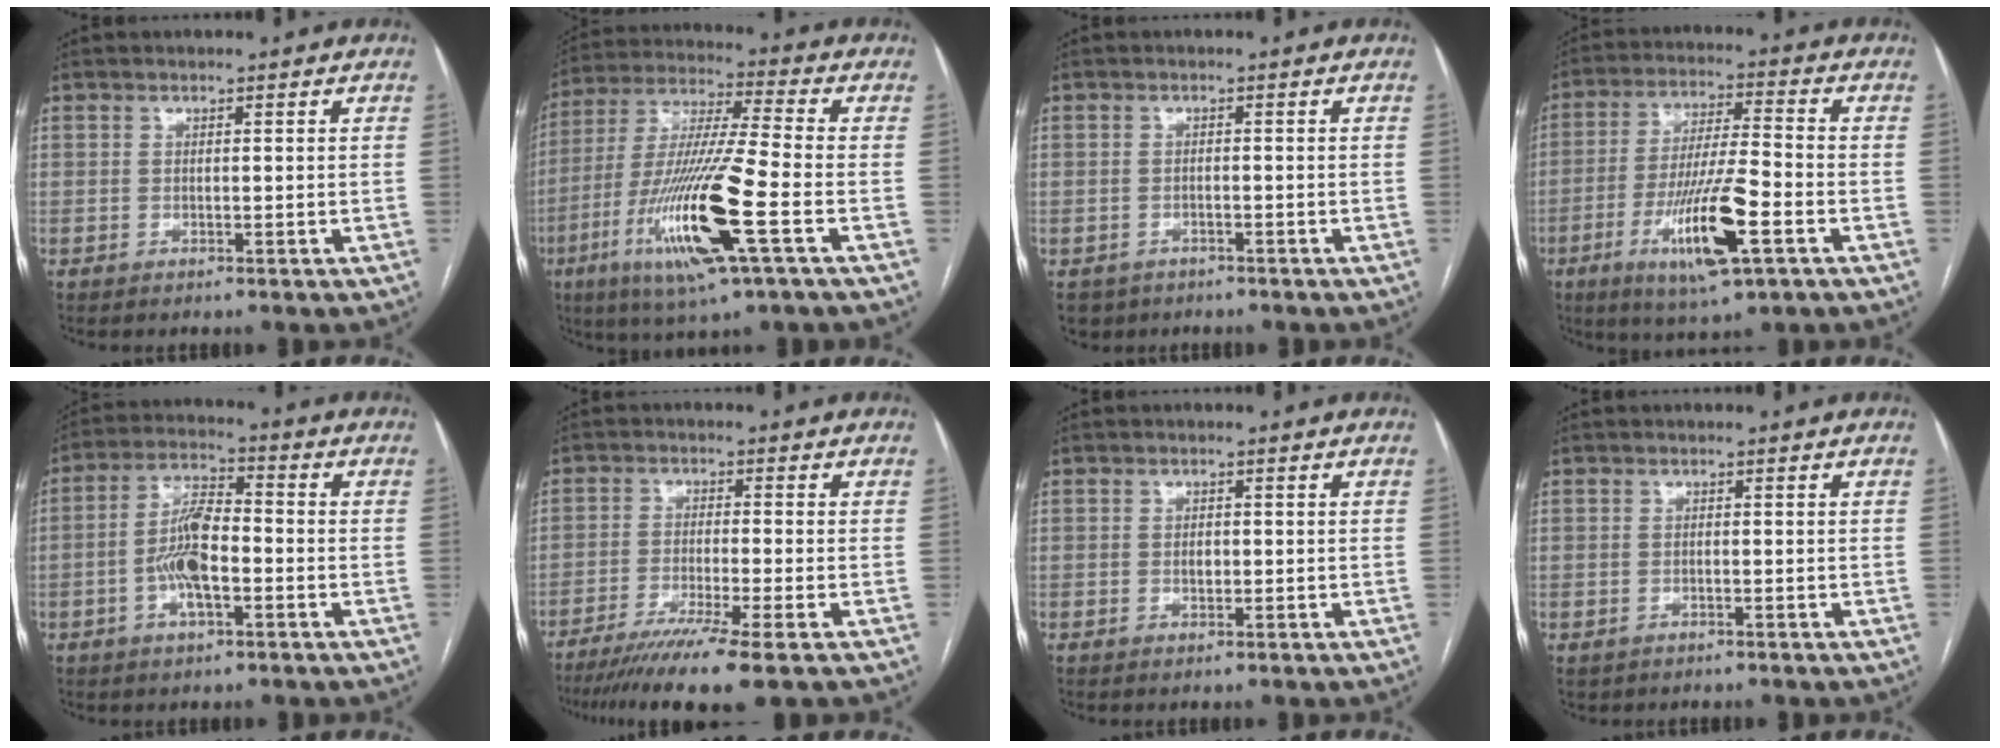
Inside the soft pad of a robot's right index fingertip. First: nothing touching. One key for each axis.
{"total": 18.2, "fx": -6.5, "fy": 0.6, "fz": 17.0, "tx": -0.357, "ty": -0.027, "tz": -0.122}
{"total": 3.7, "fx": -2.4, "fy": 2.8, "fz": 0.5, "tx": -0.006, "ty": 0.002, "tz": -0.037}
{"total": 14.0, "fx": -5.4, "fy": 1.5, "fz": 12.9, "tx": -0.244, "ty": -0.019, "tz": -0.091}
{"total": 8.5, "fx": -2.0, "fy": 2.8, "fz": 7.8, "tx": -0.159, "ty": 0.012, "tz": -0.041}
{"total": 10.7, "fx": -7.7, "fy": -1.3, "fz": 7.3, "tx": -0.109, "ty": -0.029, "tz": -0.121}
{"total": 1.2, "fx": -0.1, "fy": 0.8, "fz": 0.9, "tx": -0.016, "ty": 0.002, "tz": -0.001}
{"total": 0.7, "fx": -0.3, "fy": 0.6, "fz": 0.2, "tx": -0.005, "ty": 0.003, "tz": -0.001}